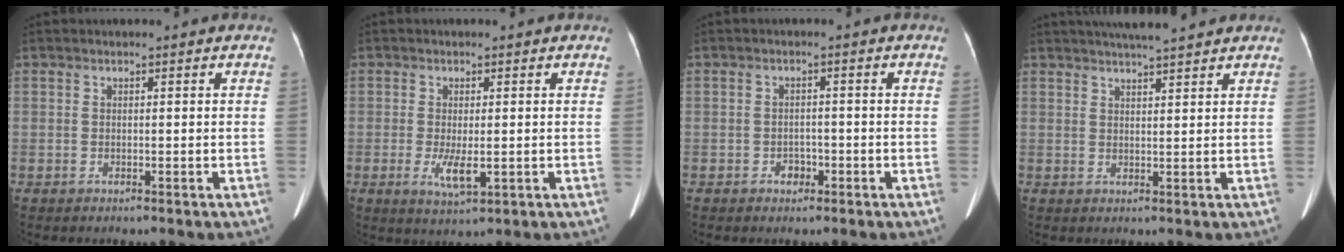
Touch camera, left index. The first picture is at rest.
{"total": 3.9, "force": [-0.8, 1.1, 3.6], "torque": [-0.071, -0.010, -0.008]}
{"total": 1.9, "force": [-1.1, 1.3, 0.7], "torque": [-0.010, 0.004, -0.015]}
{"total": 8.2, "force": [7.2, 0.6, 3.8], "torque": [-0.060, 0.026, 0.100]}